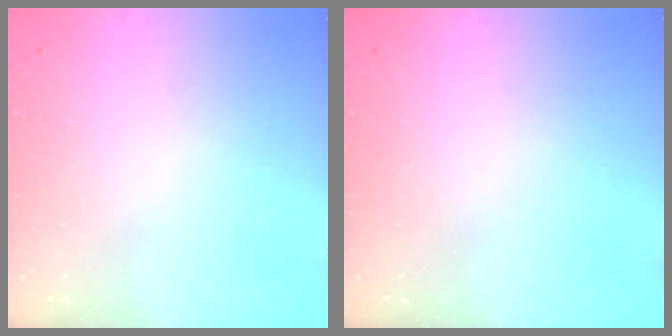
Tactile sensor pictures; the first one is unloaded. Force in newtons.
{"total": 0.0}